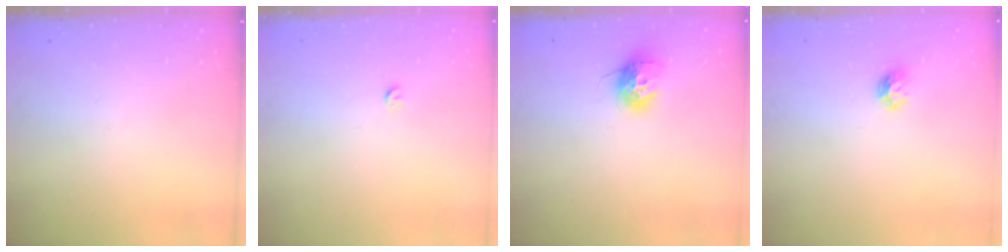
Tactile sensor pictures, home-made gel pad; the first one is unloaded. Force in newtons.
{"total": 2.8, "press": 2.8, "slide": 0.5}
{"total": 10.2, "press": 10.2, "slide": 0.4}
{"total": 6.6, "press": 6.6, "slide": 1.0}